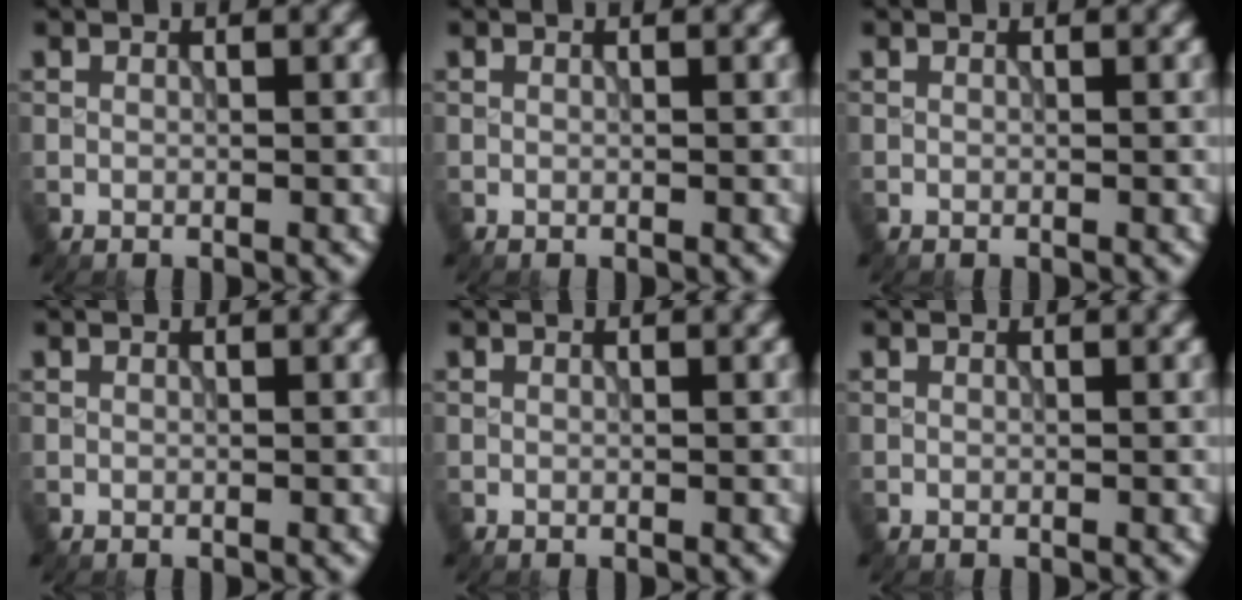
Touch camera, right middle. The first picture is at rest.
{"total": 0.0}
{"total": 0.0}
{"total": 0.0}
{"total": 0.0}
{"total": 0.0}